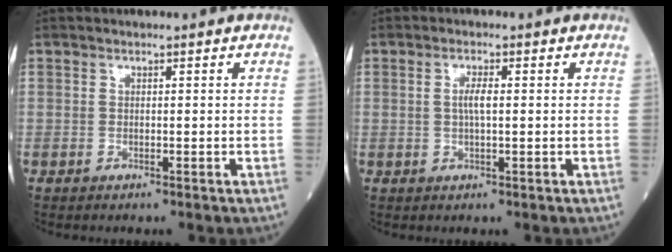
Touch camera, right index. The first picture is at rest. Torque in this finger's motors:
{"motor_torque": [0.33, 0.04, 0.27, 0.06]}